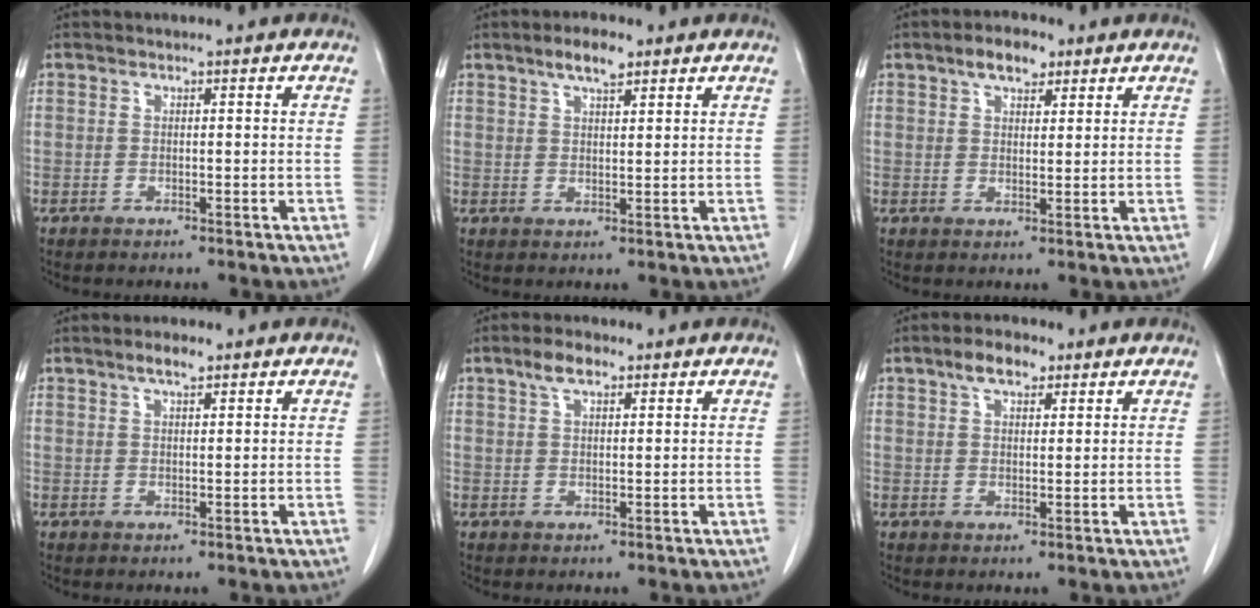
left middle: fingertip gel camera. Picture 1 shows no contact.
{"total": 4.0, "force": [2.8, 1.0, 2.7], "torque": [-0.053, 0.005, 0.048]}
{"total": 4.5, "force": [2.9, 2.1, 2.7], "torque": [-0.049, 0.011, 0.049]}
{"total": 2.3, "force": [1.6, 0.6, 1.6], "torque": [-0.032, 0.003, 0.029]}
{"total": 3.5, "force": [2.2, 1.4, 2.4], "torque": [-0.049, 0.010, 0.042]}
{"total": 4.5, "force": [2.8, 2.1, 2.8], "torque": [-0.055, 0.014, 0.050]}